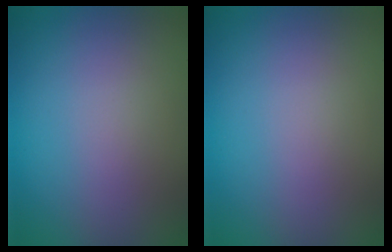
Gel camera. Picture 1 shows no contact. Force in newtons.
{"total": 0.0}